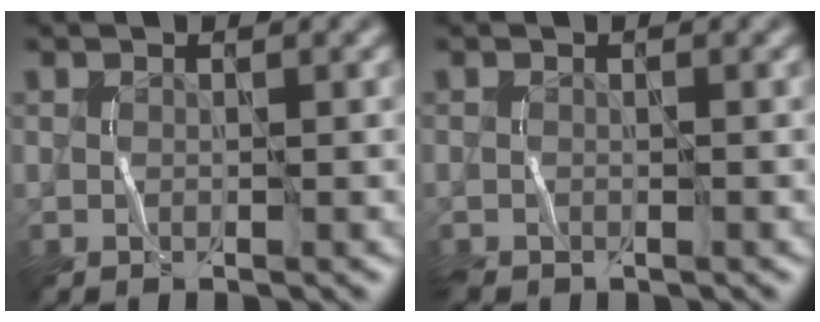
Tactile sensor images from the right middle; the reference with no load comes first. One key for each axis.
{"total": 0.9, "fx": -0.9, "fy": 0.2, "fz": 0.2, "tx": -0.004, "ty": -0.003, "tz": -0.020}